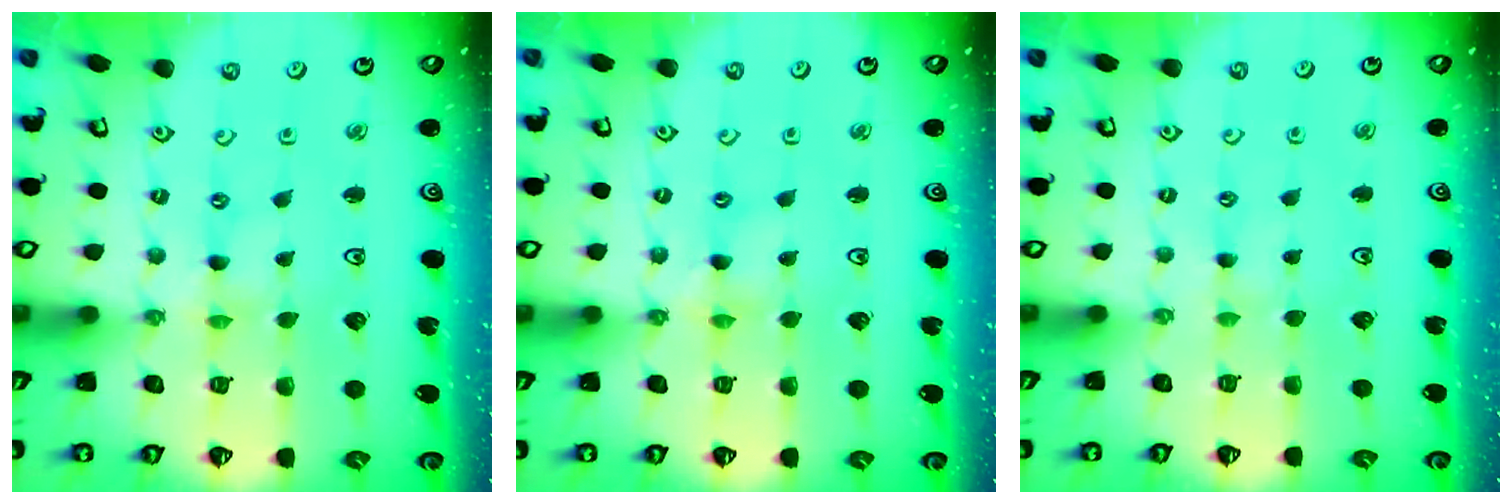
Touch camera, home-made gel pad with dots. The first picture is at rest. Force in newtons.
{"total": 2.9, "press": 2.9, "slide": 0.3}
{"total": 1.0, "press": 1.0, "slide": 0.2}